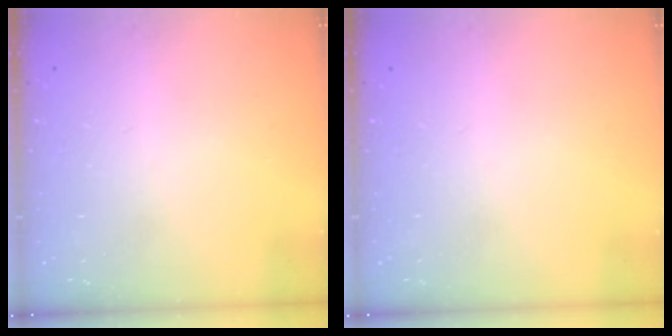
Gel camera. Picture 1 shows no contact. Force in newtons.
{"total": 0.0}